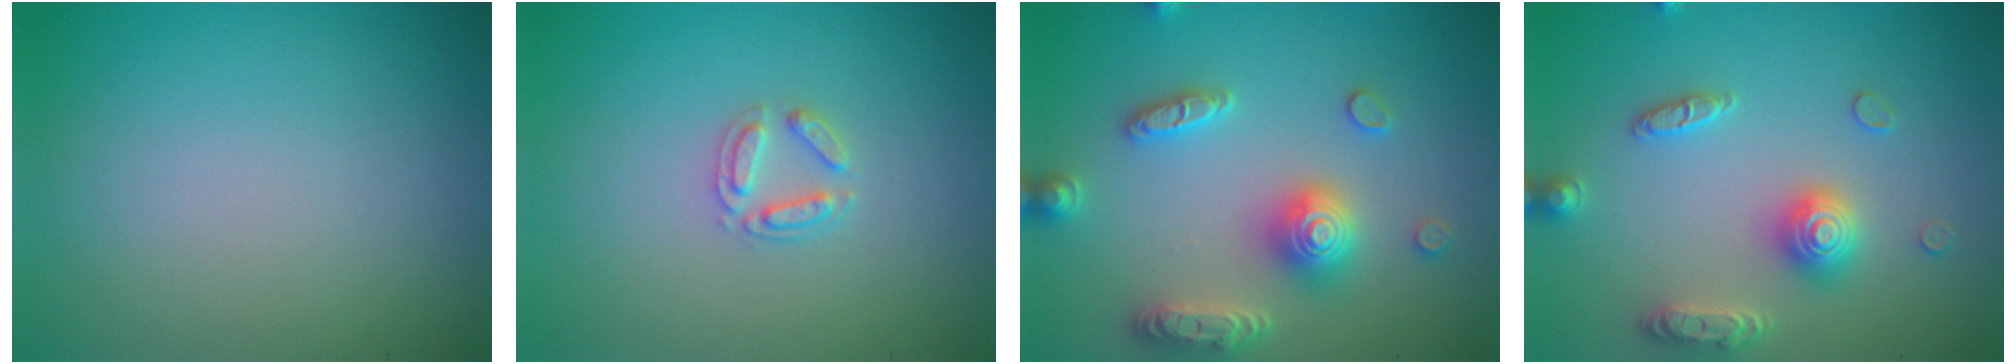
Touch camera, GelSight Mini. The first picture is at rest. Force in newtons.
{"total": 1.9, "press": 1.9, "slide": 0.3}
{"total": 5.4, "press": 5.3, "slide": 0.9}
{"total": 3.7, "press": 3.7, "slide": 0.7}